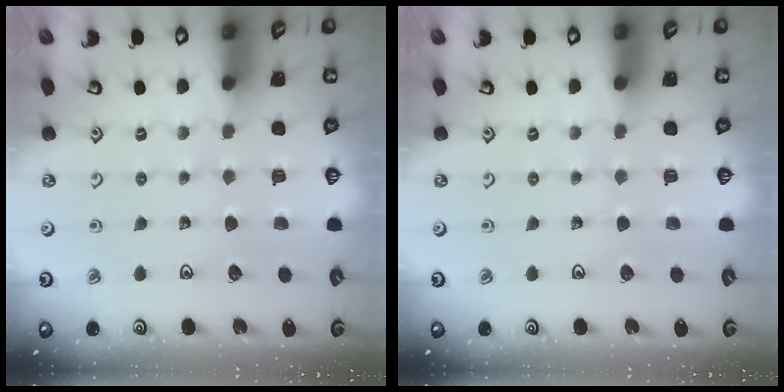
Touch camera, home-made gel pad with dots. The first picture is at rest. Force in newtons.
{"total": 0.0}